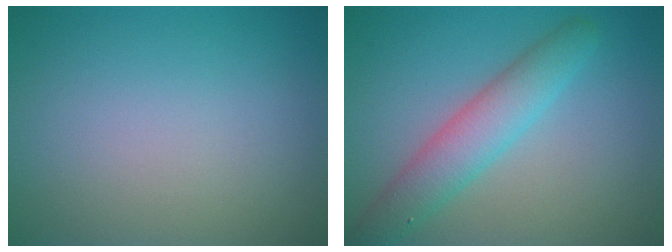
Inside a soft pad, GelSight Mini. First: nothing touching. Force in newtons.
{"total": 4.5, "press": 4.5, "slide": 0.1}